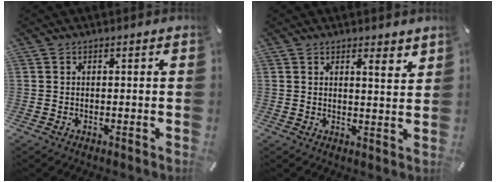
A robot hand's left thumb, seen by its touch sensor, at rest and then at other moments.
{"total": 3.1, "force": [2.6, 0.7, 1.5], "torque": [-0.020, -0.018, 0.042]}